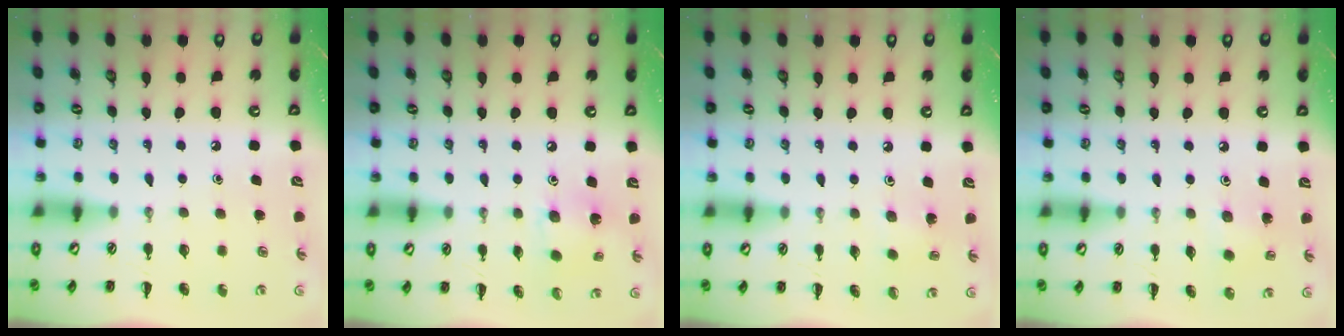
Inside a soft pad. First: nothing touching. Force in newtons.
{"total": 3.8, "press": 3.7, "slide": 0.7}
{"total": 2.1, "press": 2.0, "slide": 0.8}
{"total": 2.2, "press": 2.0, "slide": 0.7}